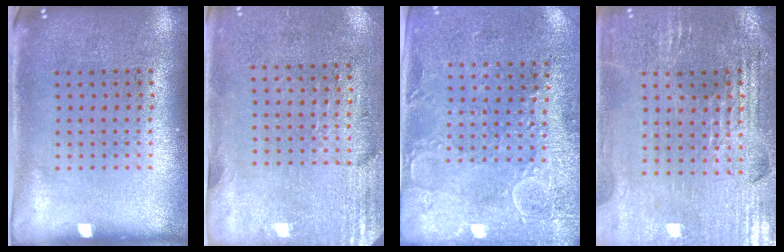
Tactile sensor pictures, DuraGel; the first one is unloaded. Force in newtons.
{"total": 2.8, "press": 2.4, "slide": 1.4}
{"total": 2.8, "press": 2.5, "slide": 1.2}
{"total": 2.8, "press": 2.8, "slide": 0.5}